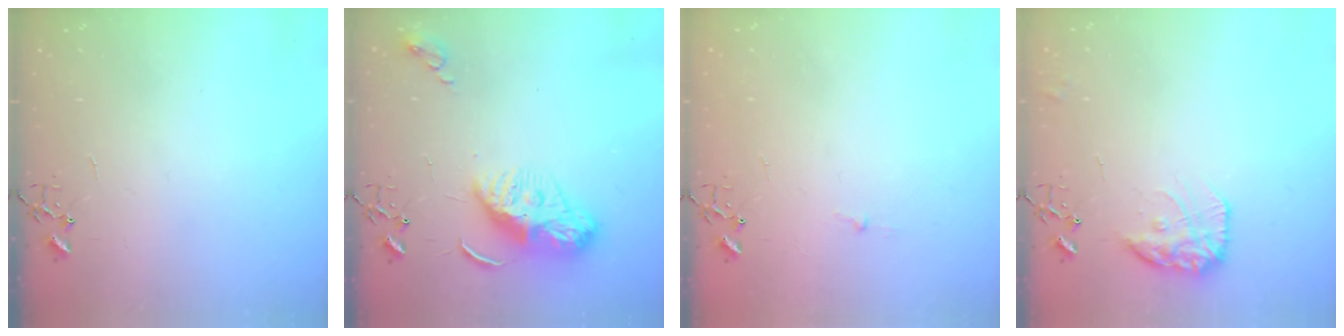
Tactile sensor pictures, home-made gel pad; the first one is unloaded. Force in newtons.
{"total": 10.0, "press": 10.0, "slide": 0.9}
{"total": 2.7, "press": 2.7, "slide": 0.3}
{"total": 14.0, "press": 14.0, "slide": 1.0}